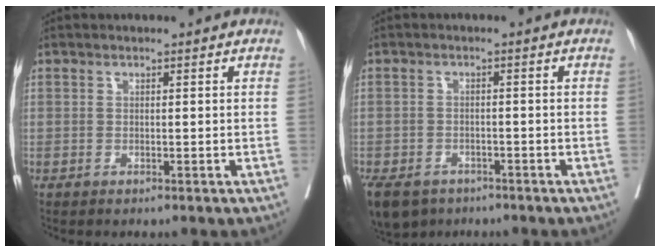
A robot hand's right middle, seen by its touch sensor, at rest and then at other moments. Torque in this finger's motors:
{"motor_torque": [0.29, -0.26, 0.14, 0.04]}